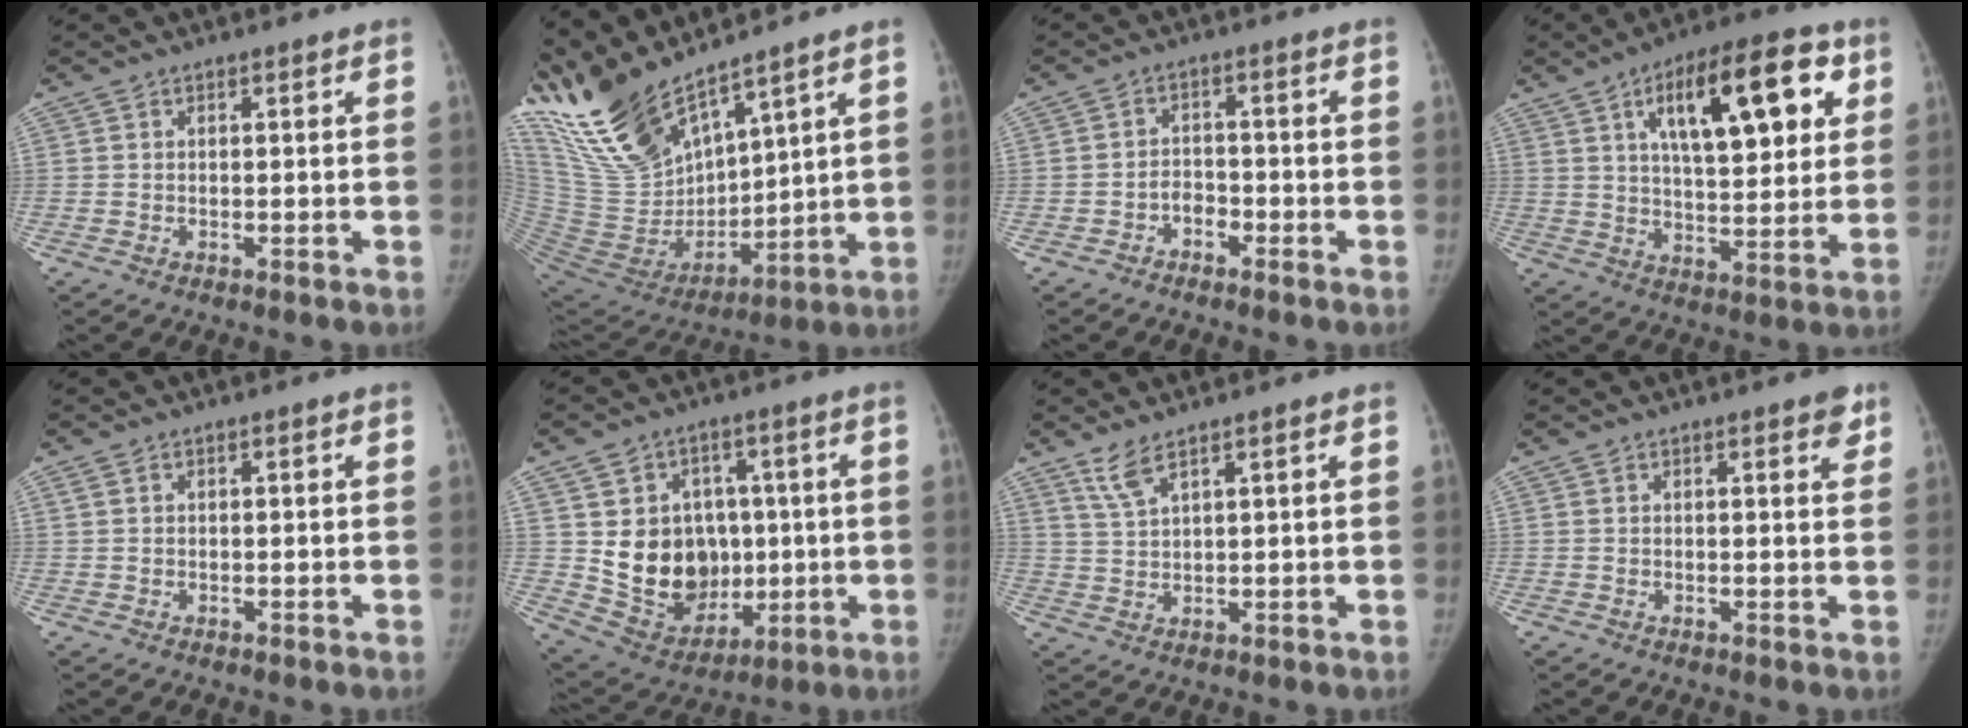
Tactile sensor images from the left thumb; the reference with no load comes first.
{"total": 18.4, "force": [15.8, 3.8, 8.8], "torque": [-0.152, -0.083, 0.330]}
{"total": 2.7, "force": [-1.8, 1.8, 1.0], "torque": [-0.005, 0.020, -0.033]}
{"total": 19.9, "force": [7.7, 8.0, 16.6], "torque": [-0.208, -0.012, 0.116]}
{"total": 0.7, "force": [0.3, 0.4, 0.5], "torque": [-0.010, 0.010, 0.007]}
{"total": 15.7, "force": [0.6, 13.1, 8.6], "torque": [-0.089, -0.001, 0.039]}
{"total": 3.8, "force": [2.9, 0.7, 2.4], "torque": [-0.053, -0.009, 0.066]}
{"total": 2.7, "force": [1.7, 1.0, 1.9], "torque": [-0.010, -0.006, 0.016]}